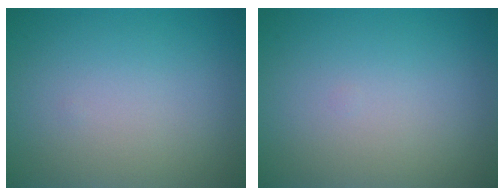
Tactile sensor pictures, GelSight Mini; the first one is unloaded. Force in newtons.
{"total": 0.0}